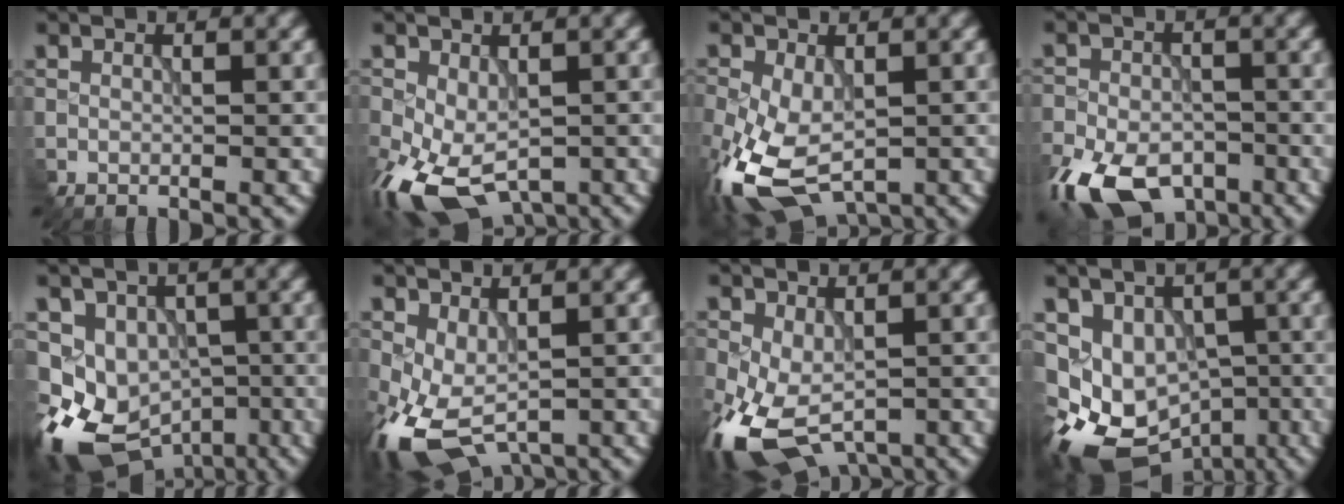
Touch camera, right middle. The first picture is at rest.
{"total": 9.0, "force": [-3.8, 5.0, 6.5], "torque": [-0.157, -0.035, -0.055]}
{"total": 9.2, "force": [-3.2, 5.1, 7.0], "torque": [-0.182, -0.029, -0.054]}
{"total": 11.8, "force": [-7.4, 6.6, 6.3], "torque": [-0.127, -0.043, -0.126]}
{"total": 10.9, "force": [-5.5, 8.3, 4.4], "torque": [-0.078, -0.017, -0.079]}
{"total": 7.1, "force": [-2.7, 3.8, 5.4], "torque": [-0.136, -0.014, -0.042]}
{"total": 9.5, "force": [-4.0, 5.1, 6.9], "torque": [-0.172, -0.035, -0.060]}
{"total": 12.7, "force": [-6.8, 9.4, 5.0], "torque": [-0.094, -0.028, -0.086]}